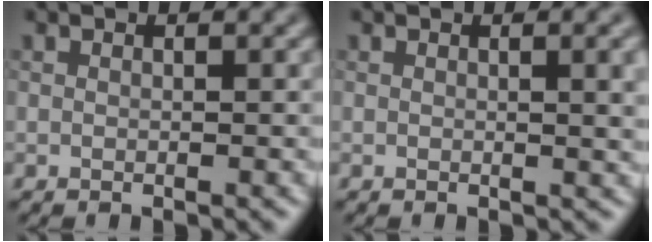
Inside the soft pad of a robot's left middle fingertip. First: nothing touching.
{"total": 3.1, "force": [0.6, 1.0, 2.9], "torque": [-0.028, 0.005, 0.006]}